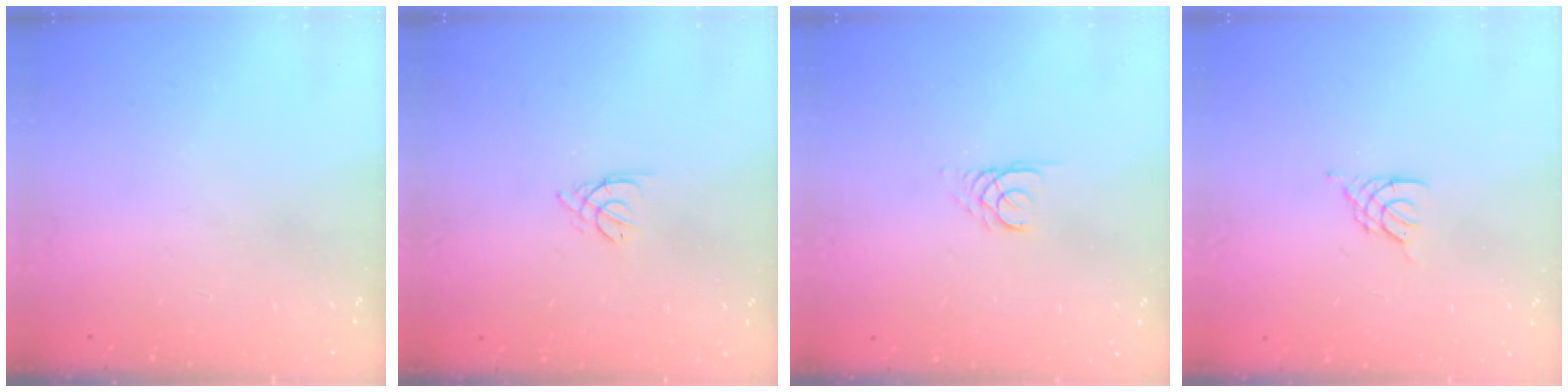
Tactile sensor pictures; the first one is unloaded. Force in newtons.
{"total": 3.0, "press": 2.9, "slide": 0.7}
{"total": 2.6, "press": 2.6, "slide": 0.3}
{"total": 2.3, "press": 2.3, "slide": 0.5}